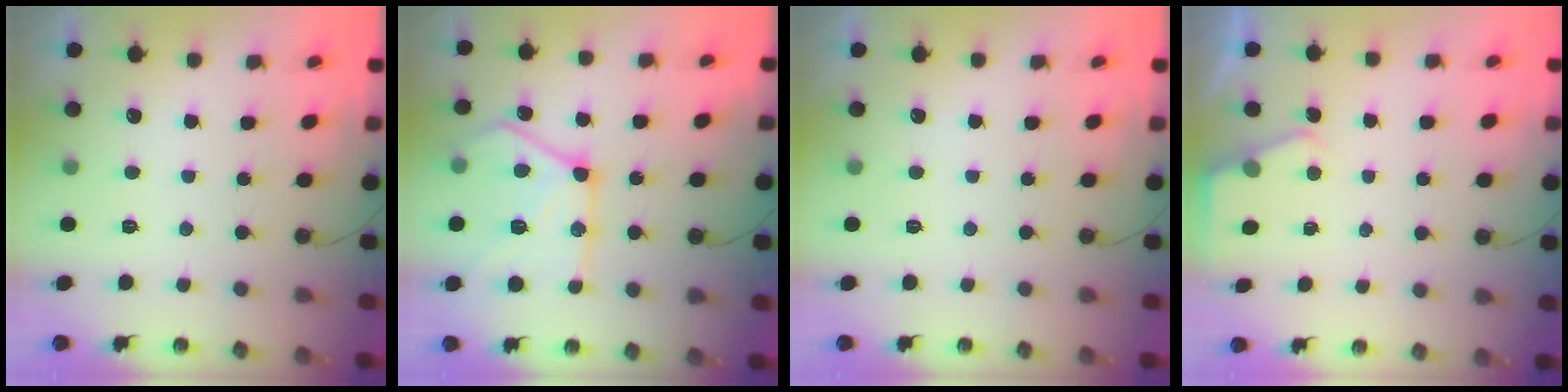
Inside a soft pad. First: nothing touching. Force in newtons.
{"total": 20.3, "press": 20.2, "slide": 1.9}
{"total": 0.0}
{"total": 2.3, "press": 2.3, "slide": 0.4}